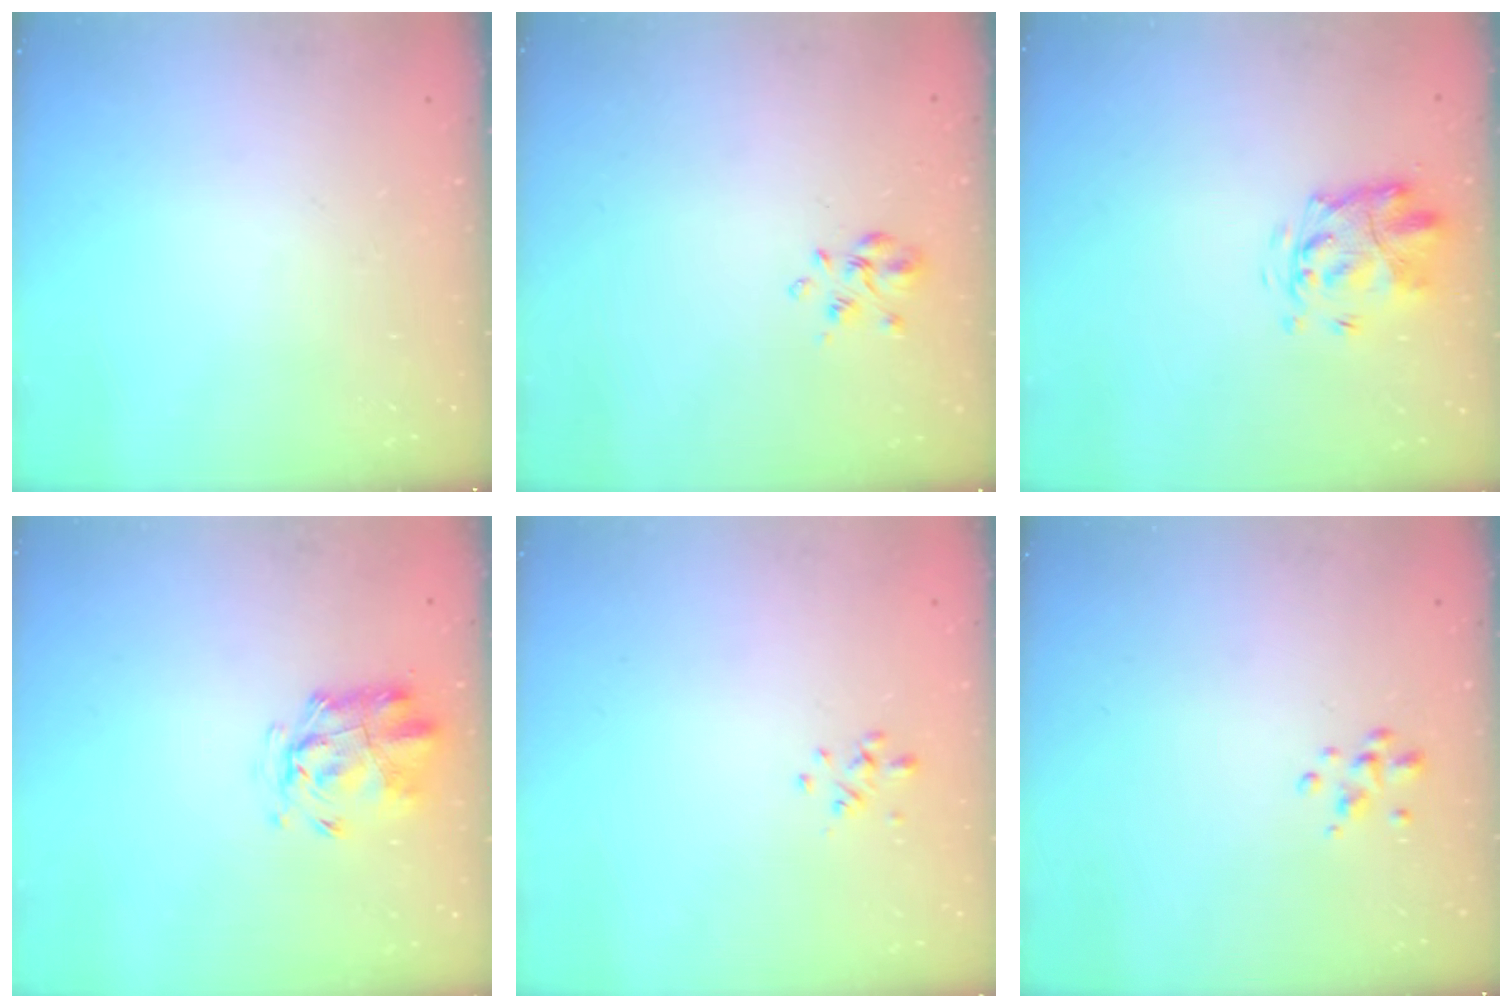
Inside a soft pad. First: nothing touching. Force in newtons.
{"total": 3.3, "press": 3.2, "slide": 1.0}
{"total": 3.5, "press": 3.3, "slide": 1.2}
{"total": 2.9, "press": 2.9, "slide": 0.7}
{"total": 1.0, "press": 0.7, "slide": 0.6}
{"total": 2.2, "press": 2.2, "slide": 0.3}